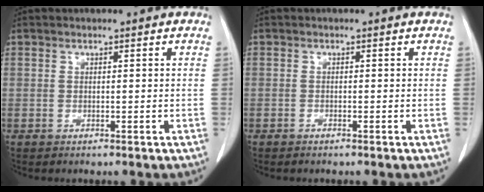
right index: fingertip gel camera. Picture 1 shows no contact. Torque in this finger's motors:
{"motor_torque": [0.10, -0.05, 0.01, 0.01]}